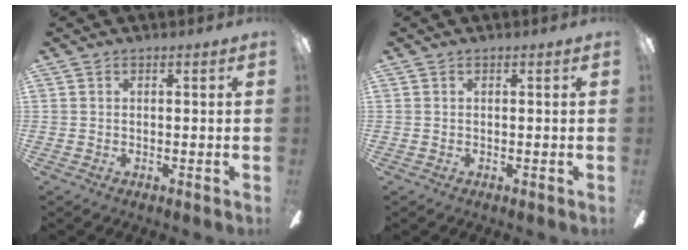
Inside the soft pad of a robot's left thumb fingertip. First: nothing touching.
{"total": 0.0}